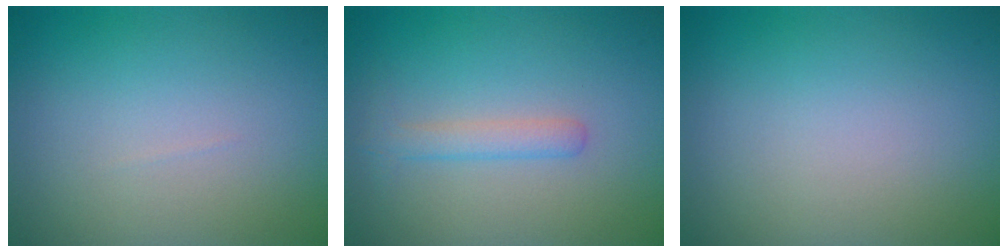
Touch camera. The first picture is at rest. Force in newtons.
{"total": 1.8, "press": 1.8, "slide": 0.1}
{"total": 0.0}